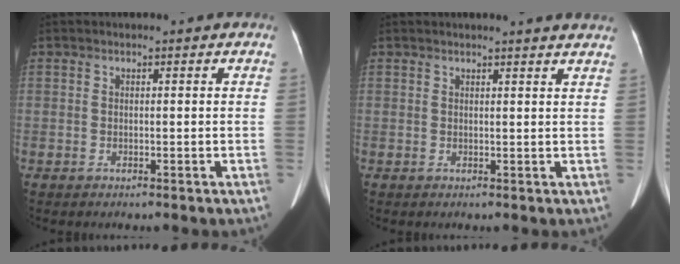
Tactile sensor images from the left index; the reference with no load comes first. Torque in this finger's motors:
{"motor_torque": [0.30, -0.34, 0.01, 0.00]}